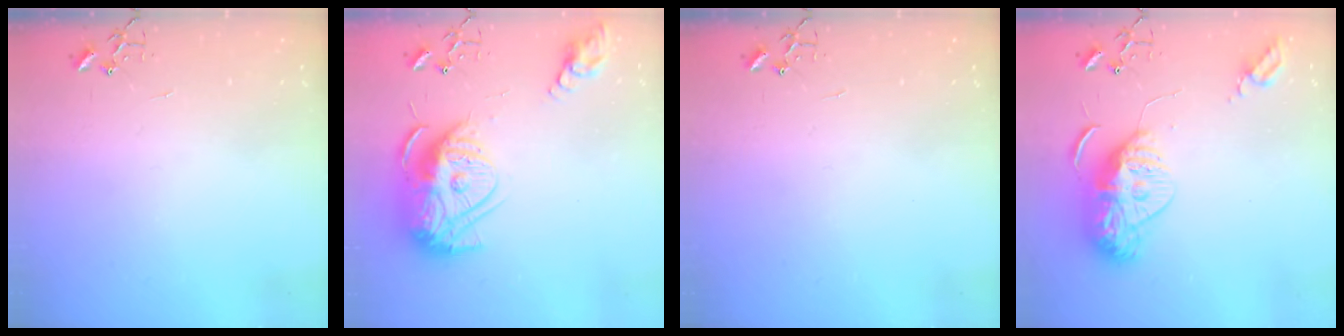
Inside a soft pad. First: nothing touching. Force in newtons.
{"total": 16.7, "press": 16.6, "slide": 1.8}
{"total": 0.0}
{"total": 13.3, "press": 13.3, "slide": 1.2}